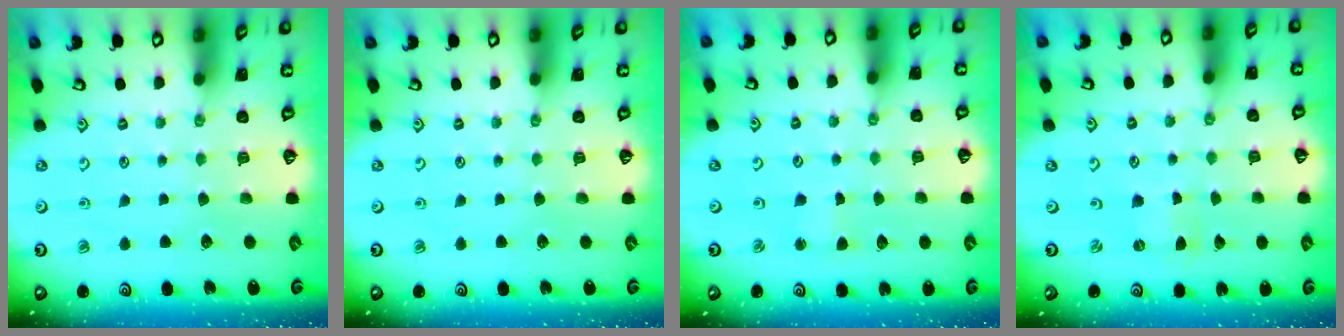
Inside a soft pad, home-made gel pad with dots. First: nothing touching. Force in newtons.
{"total": 0.0}
{"total": 2.1, "press": 2.1, "slide": 0.4}
{"total": 0.0}